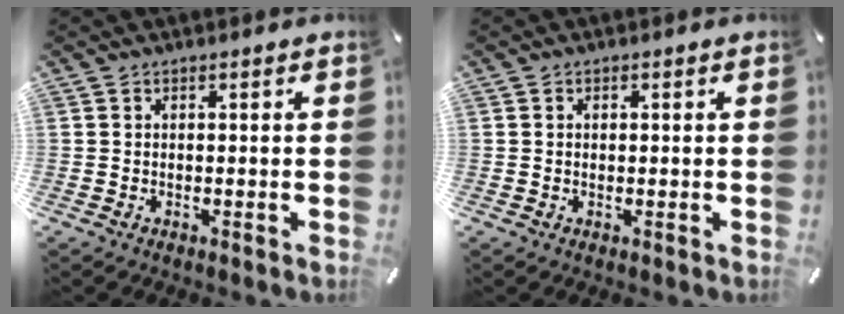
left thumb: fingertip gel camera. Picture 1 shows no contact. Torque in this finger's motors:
{"motor_torque": [0.09, -0.67, -0.15, 0.03, 0.00]}